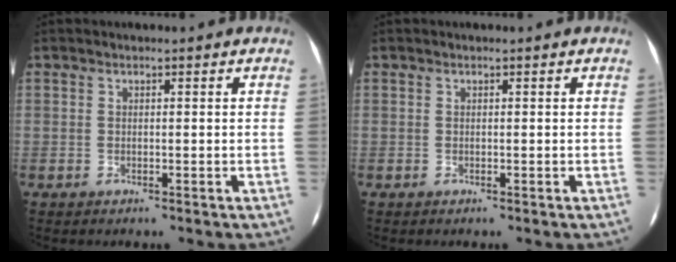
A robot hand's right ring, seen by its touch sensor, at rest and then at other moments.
{"total": 0.0}